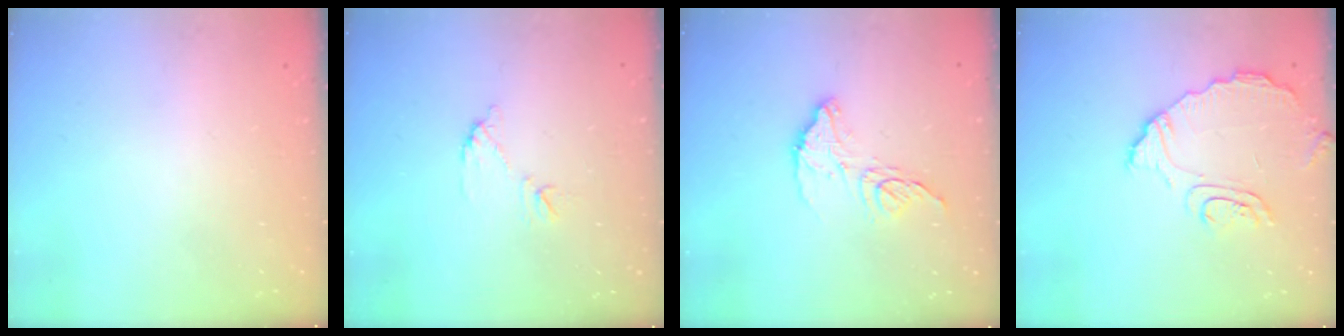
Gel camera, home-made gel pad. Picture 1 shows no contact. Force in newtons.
{"total": 8.0, "press": 8.0, "slide": 0.2}
{"total": 11.4, "press": 11.4, "slide": 0.9}
{"total": 9.2, "press": 9.2, "slide": 0.7}